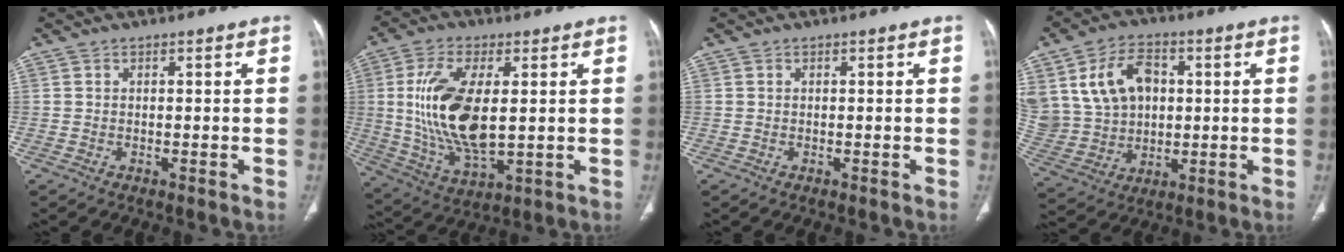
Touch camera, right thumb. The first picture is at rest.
{"total": 17.0, "force": [1.8, 7.8, 14.9], "torque": [-0.299, -0.018, 0.044]}
{"total": 0.0}
{"total": 16.4, "force": [4.2, 12.4, 10.0], "torque": [-0.177, 0.008, 0.093]}